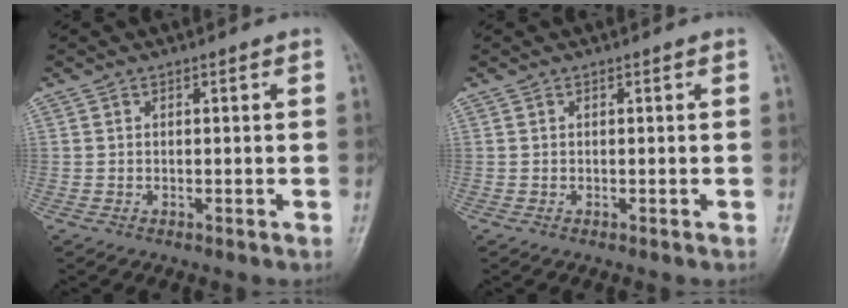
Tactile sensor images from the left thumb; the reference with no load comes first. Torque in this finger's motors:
{"motor_torque": [0.00, 0.00, 0.01, -0.01, 0.00]}